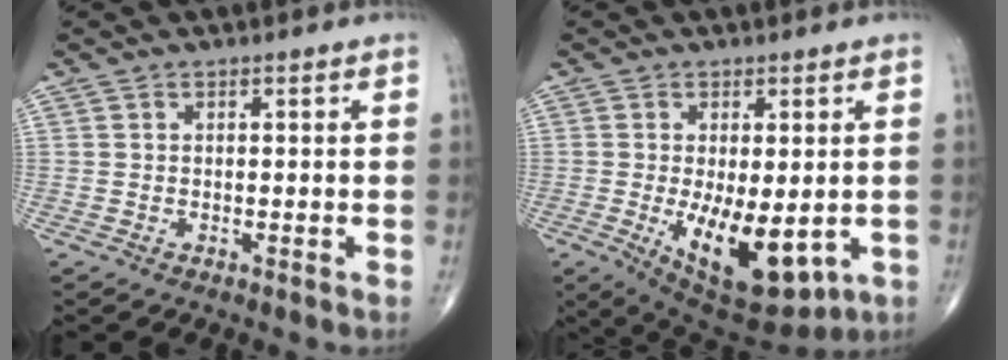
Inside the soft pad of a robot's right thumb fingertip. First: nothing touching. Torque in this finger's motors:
{"motor_torque": [1.67, 1.52, 0.68, -0.73, 0.41]}